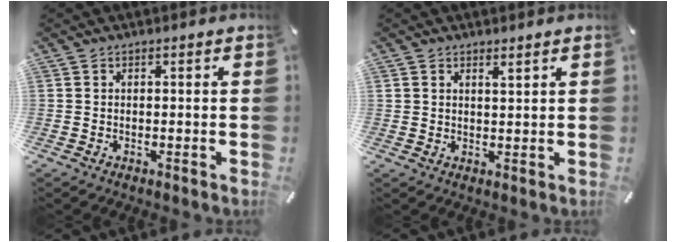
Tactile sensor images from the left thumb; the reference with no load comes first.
{"total": 1.6, "force": [1.4, 0.5, 0.7], "torque": [-0.013, -0.001, 0.026]}